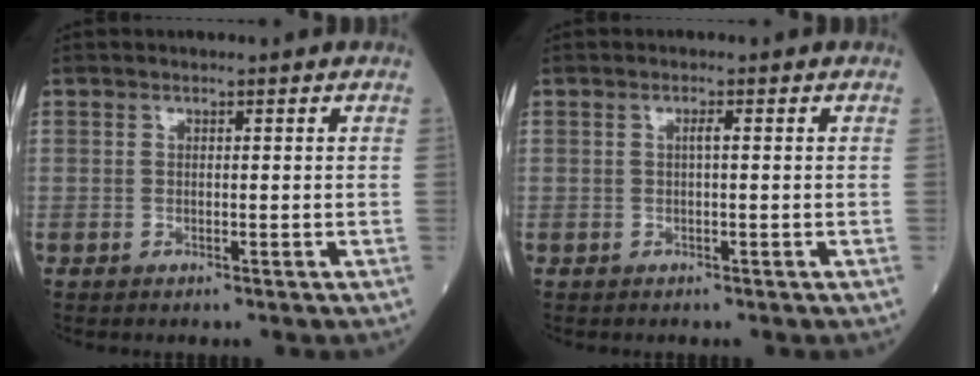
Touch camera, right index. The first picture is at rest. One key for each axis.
{"total": 0.8, "fx": 0.0, "fy": 0.0, "fz": 0.8, "tx": -0.018, "ty": 0.001, "tz": 0.001}